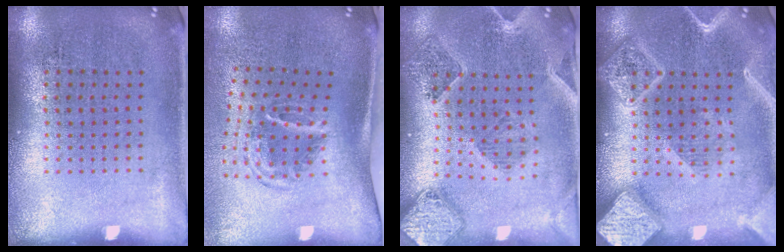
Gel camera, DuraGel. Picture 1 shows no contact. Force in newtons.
{"total": 1.9, "press": 1.2, "slide": 1.5}
{"total": 1.5, "press": 1.4, "slide": 0.3}
{"total": 4.1, "press": 4.1, "slide": 0.5}